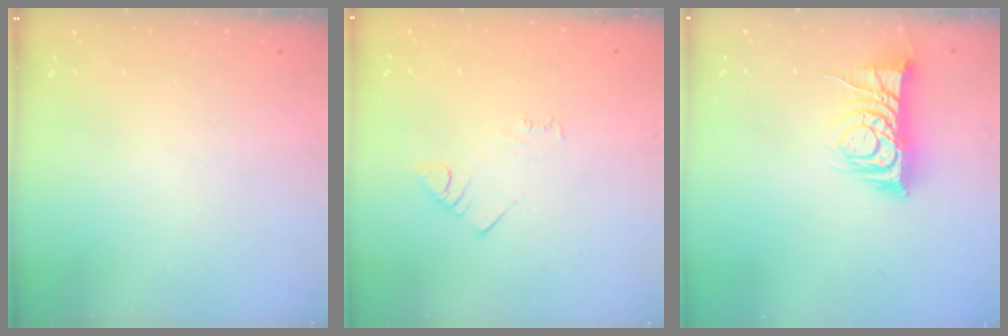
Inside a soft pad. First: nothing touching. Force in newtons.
{"total": 2.9, "press": 2.9, "slide": 0.5}
{"total": 9.1, "press": 9.1, "slide": 0.4}